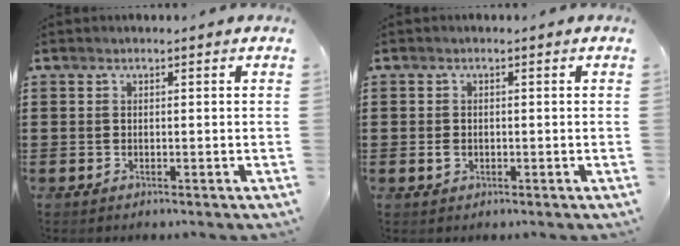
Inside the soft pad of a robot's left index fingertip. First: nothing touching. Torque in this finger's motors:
{"motor_torque": [0.05, -0.03, 0.01, 0.01]}